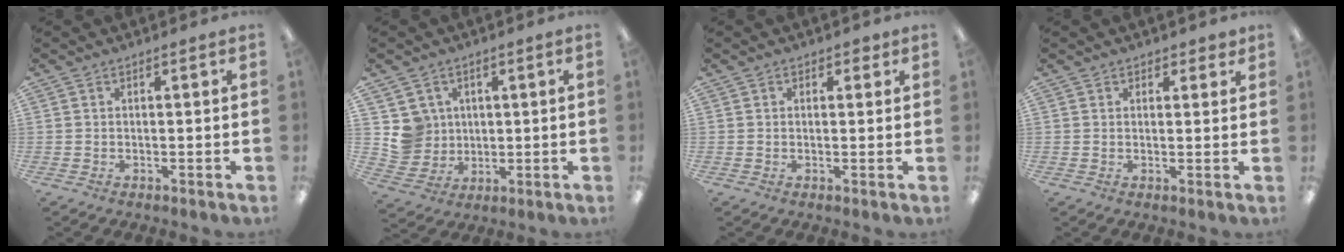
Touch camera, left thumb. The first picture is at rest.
{"total": 7.7, "force": [2.3, 7.3, 0.7], "torque": [-0.012, -0.004, 0.051]}
{"total": 1.5, "force": [0.7, 1.1, 0.6], "torque": [0.004, -0.003, 0.009]}
{"total": 1.9, "force": [1.5, 1.2, 0.3], "torque": [0.002, -0.001, 0.027]}